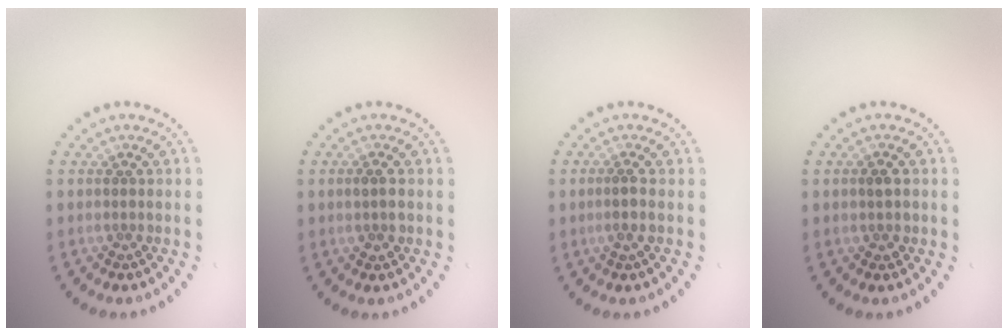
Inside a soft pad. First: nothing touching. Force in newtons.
{"total": 1.4, "press": 1.4, "slide": 0.2}
{"total": 0.9, "press": 0.7, "slide": 0.7}
{"total": 1.2, "press": 1.2, "slide": 0.0}